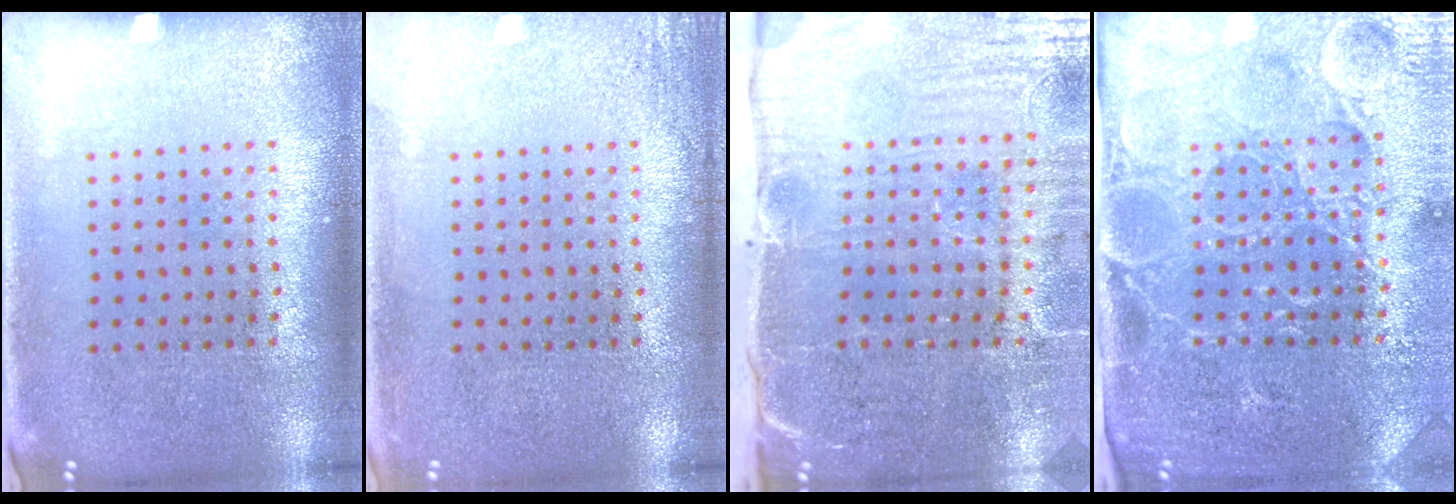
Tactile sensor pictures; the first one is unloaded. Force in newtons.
{"total": 1.8, "press": 1.8, "slide": 0.2}
{"total": 5.3, "press": 4.4, "slide": 2.9}
{"total": 4.8, "press": 4.2, "slide": 2.1}